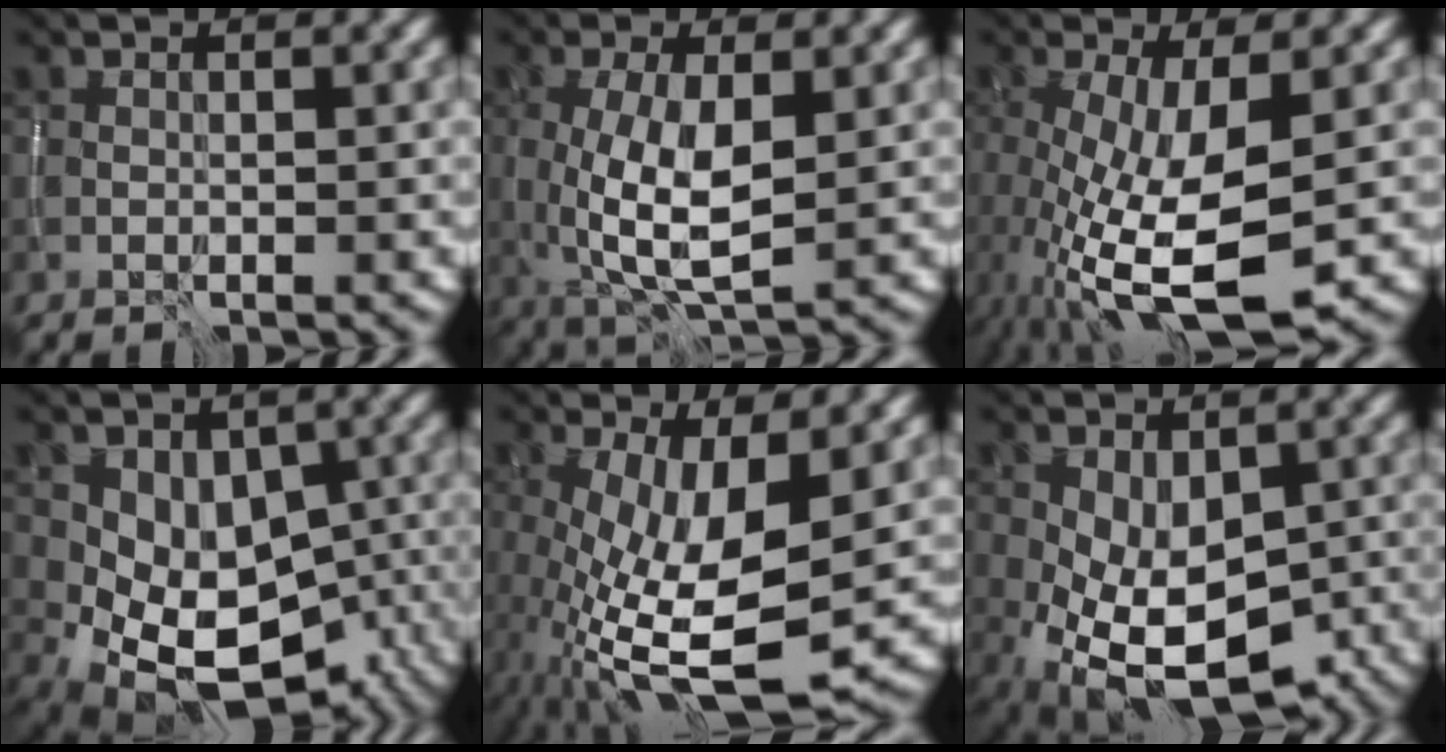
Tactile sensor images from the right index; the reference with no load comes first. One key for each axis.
{"total": 6.7, "fx": -0.2, "fy": 2.6, "fz": 6.2, "tx": -0.133, "ty": -0.008, "tz": 0.002}
{"total": 10.5, "fx": -2.5, "fy": 3.9, "fz": 9.4, "tx": -0.195, "ty": -0.029, "tz": -0.039}
{"total": 10.1, "fx": -2.7, "fy": 7.5, "fz": 6.3, "tx": -0.072, "ty": -0.009, "tz": -0.027}
{"total": 12.3, "fx": -2.2, "fy": 4.5, "fz": 11.3, "tx": -0.216, "ty": -0.020, "tz": -0.033}
{"total": 9.6, "fx": -2.8, "fy": 5.7, "fz": 7.2, "tx": -0.126, "ty": -0.023, "tz": -0.037}